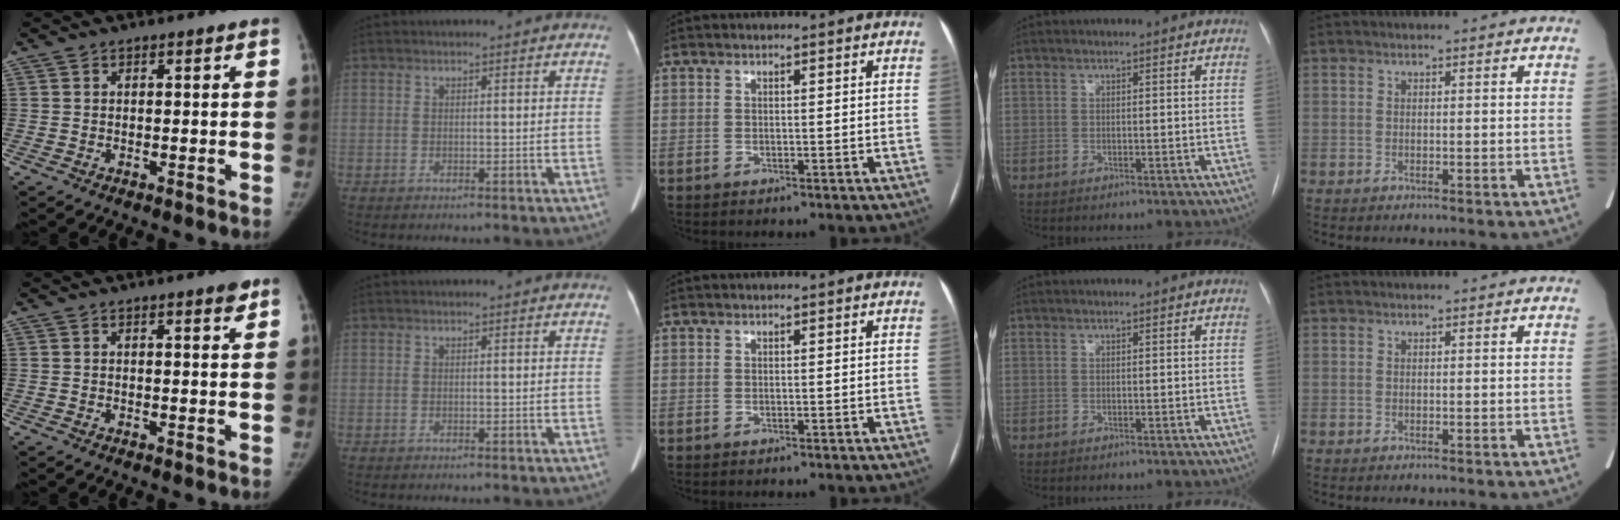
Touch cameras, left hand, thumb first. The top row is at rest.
{"thumb": {"total": 2.0, "force": [1.5, 0.2, 1.3], "torque": [-0.013, -0.009, 0.020]}, "middle": {"total": 0.8, "force": [-0.2, -0.4, -0.6], "torque": [0.013, -0.006, -0.002]}}